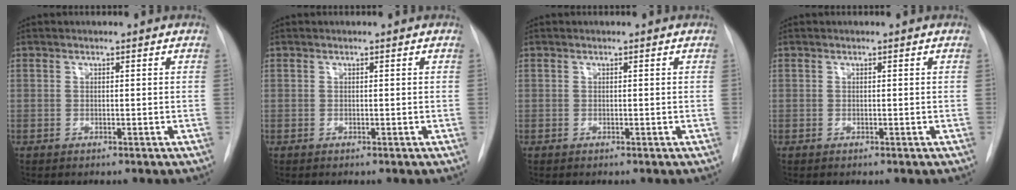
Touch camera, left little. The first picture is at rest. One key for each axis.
{"total": 0.0}
{"total": 0.0}
{"total": 0.0}